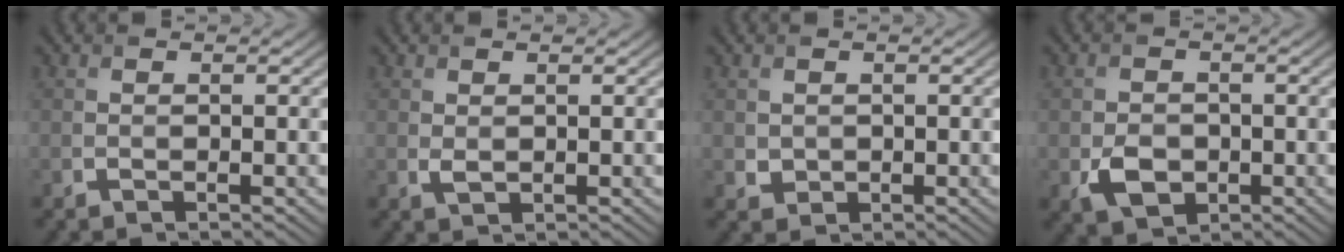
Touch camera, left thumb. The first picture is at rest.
{"total": 1.0, "force": [0.3, 0.6, 0.7], "torque": [-0.020, -0.003, 0.010]}
{"total": 1.3, "force": [0.5, 1.2, 0.3], "torque": [-0.013, -0.007, 0.012]}
{"total": 3.8, "force": [-1.2, 2.9, 2.1], "torque": [-0.043, -0.010, -0.023]}